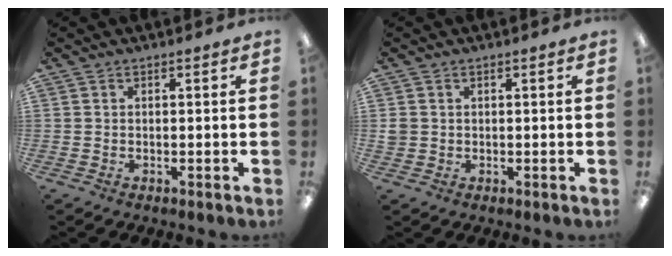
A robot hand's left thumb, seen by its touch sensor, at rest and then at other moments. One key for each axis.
{"total": 1.4, "fx": 0.4, "fy": 1.3, "fz": 0.2, "tx": -0.006, "ty": 0.002, "tz": 0.008}